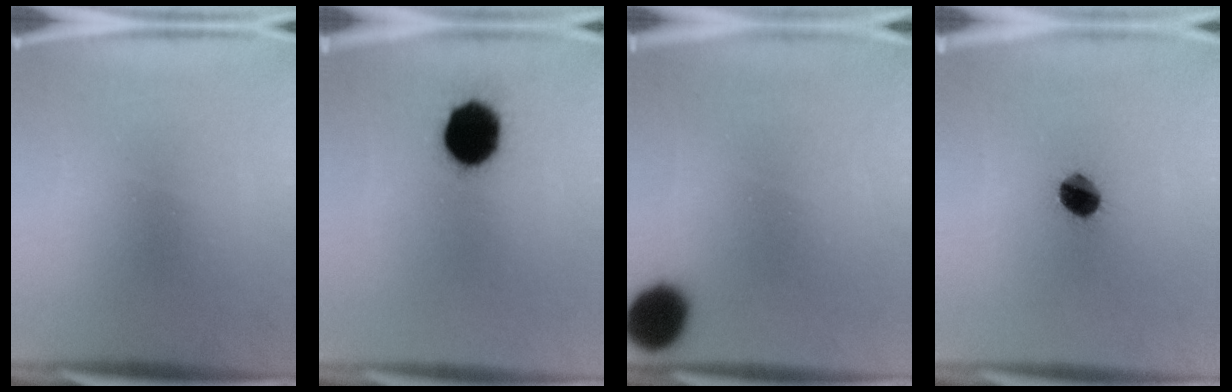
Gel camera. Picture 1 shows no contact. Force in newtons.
{"total": 14.1}
{"total": 10.4}
{"total": 7.5}